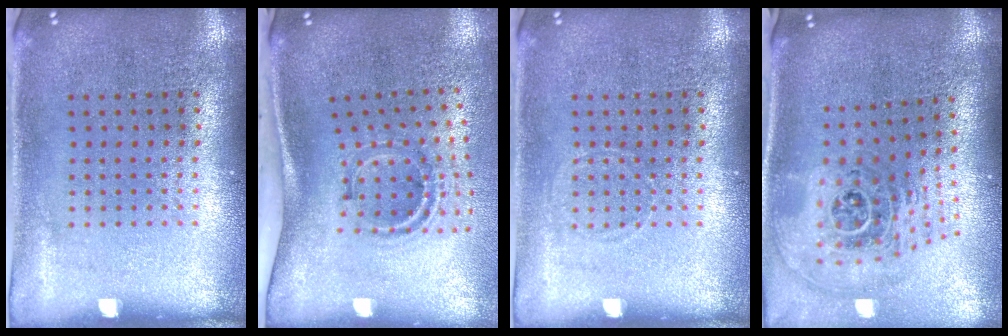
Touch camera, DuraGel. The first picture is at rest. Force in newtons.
{"total": 1.4, "press": 1.0, "slide": 1.0}
{"total": 0.6, "press": 0.6, "slide": 0.0}
{"total": 2.4, "press": 1.6, "slide": 1.7}